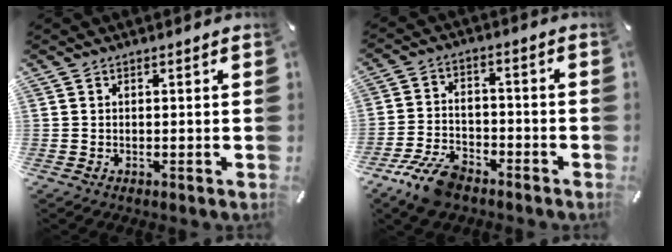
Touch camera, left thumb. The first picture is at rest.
{"total": 10.2, "force": [-6.8, 5.1, 5.6], "torque": [-0.111, 0.036, -0.124]}